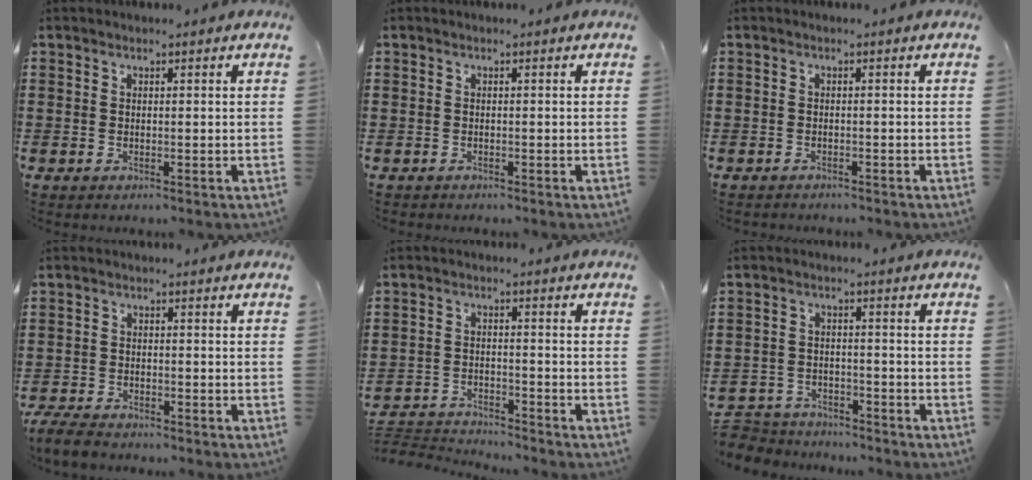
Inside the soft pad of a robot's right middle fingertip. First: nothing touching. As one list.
[{"total": 0.8, "force": [-0.6, 0.4, -0.2], "torque": [0.003, 0.004, -0.015]}, {"total": 1.0, "force": [-1.0, 0.2, -0.1], "torque": [-0.003, 0.003, -0.022]}, {"total": 3.8, "force": [-3.6, 0.8, 1.0], "torque": [-0.031, -0.002, -0.077]}, {"total": 3.3, "force": [-3.2, 0.6, 0.1], "torque": [-0.017, 0.002, -0.074]}, {"total": 4.4, "force": [-4.3, 1.0, -0.1], "torque": [-0.016, 0.003, -0.095]}]